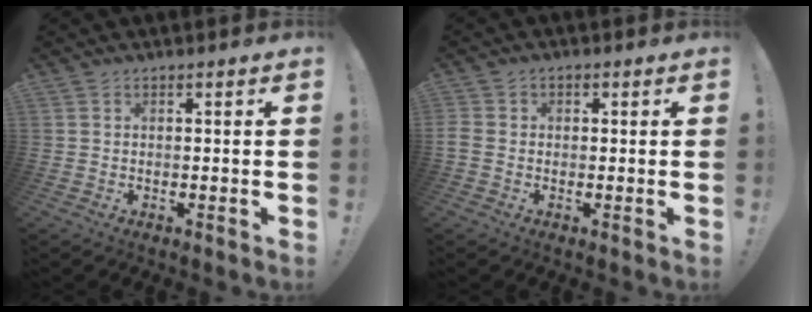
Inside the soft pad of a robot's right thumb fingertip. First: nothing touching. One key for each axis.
{"total": 2.9, "fx": -0.6, "fy": 2.3, "fz": 1.6, "tx": -0.027, "ty": 0.002, "tz": -0.012}